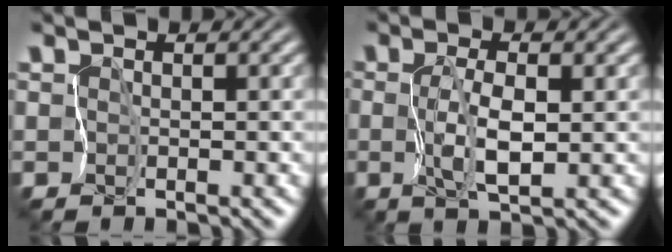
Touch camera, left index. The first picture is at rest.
{"total": 2.6, "force": [-0.1, 0.5, 2.6], "torque": [-0.061, -0.006, 0.003]}